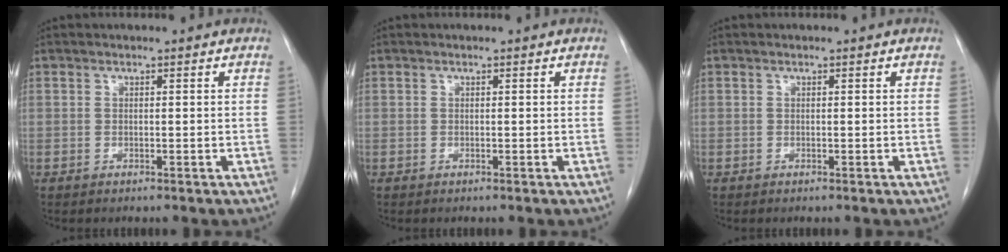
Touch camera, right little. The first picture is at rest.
{"total": 0.0}
{"total": 0.0}